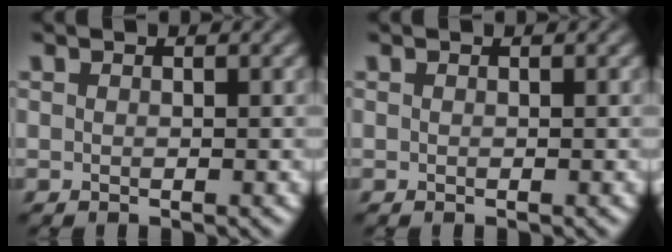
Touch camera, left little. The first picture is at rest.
{"total": 0.0}